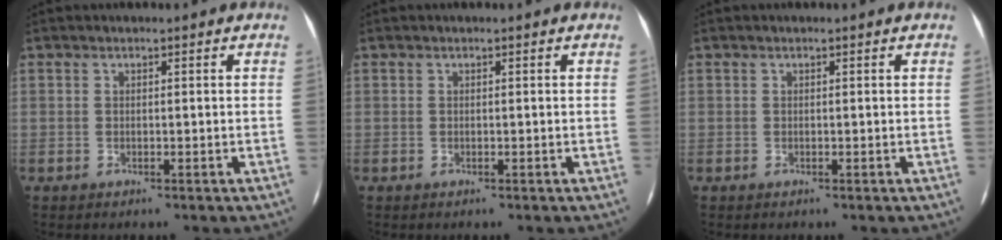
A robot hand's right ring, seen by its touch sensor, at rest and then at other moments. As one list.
[{"total": 0.0}, {"total": 0.0}]